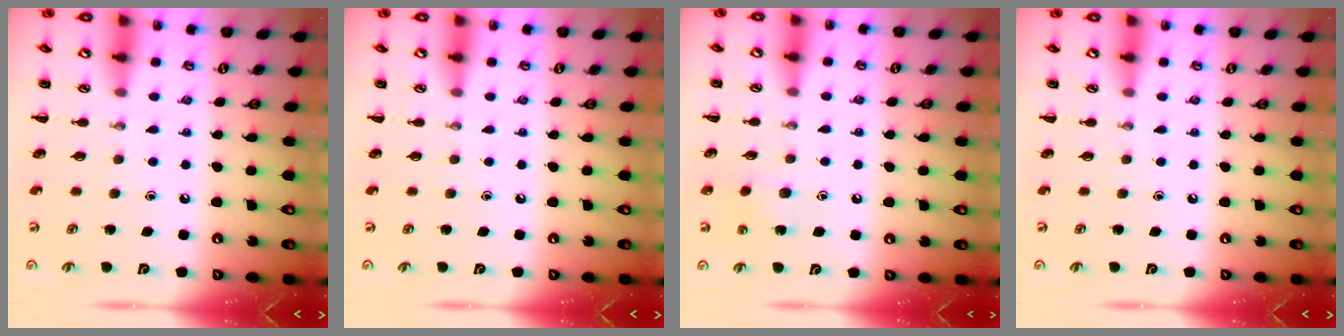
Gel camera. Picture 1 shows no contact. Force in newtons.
{"total": 0.0}
{"total": 6.8, "press": 6.6, "slide": 1.6}
{"total": 0.0}